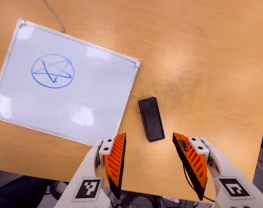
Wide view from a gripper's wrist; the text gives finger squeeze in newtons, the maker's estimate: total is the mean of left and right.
{"total": 0.0}